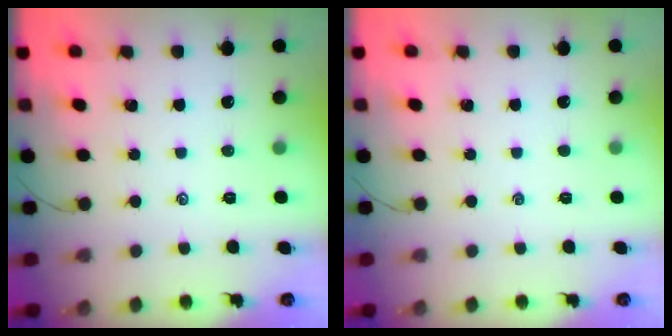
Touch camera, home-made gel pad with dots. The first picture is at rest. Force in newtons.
{"total": 0.0}